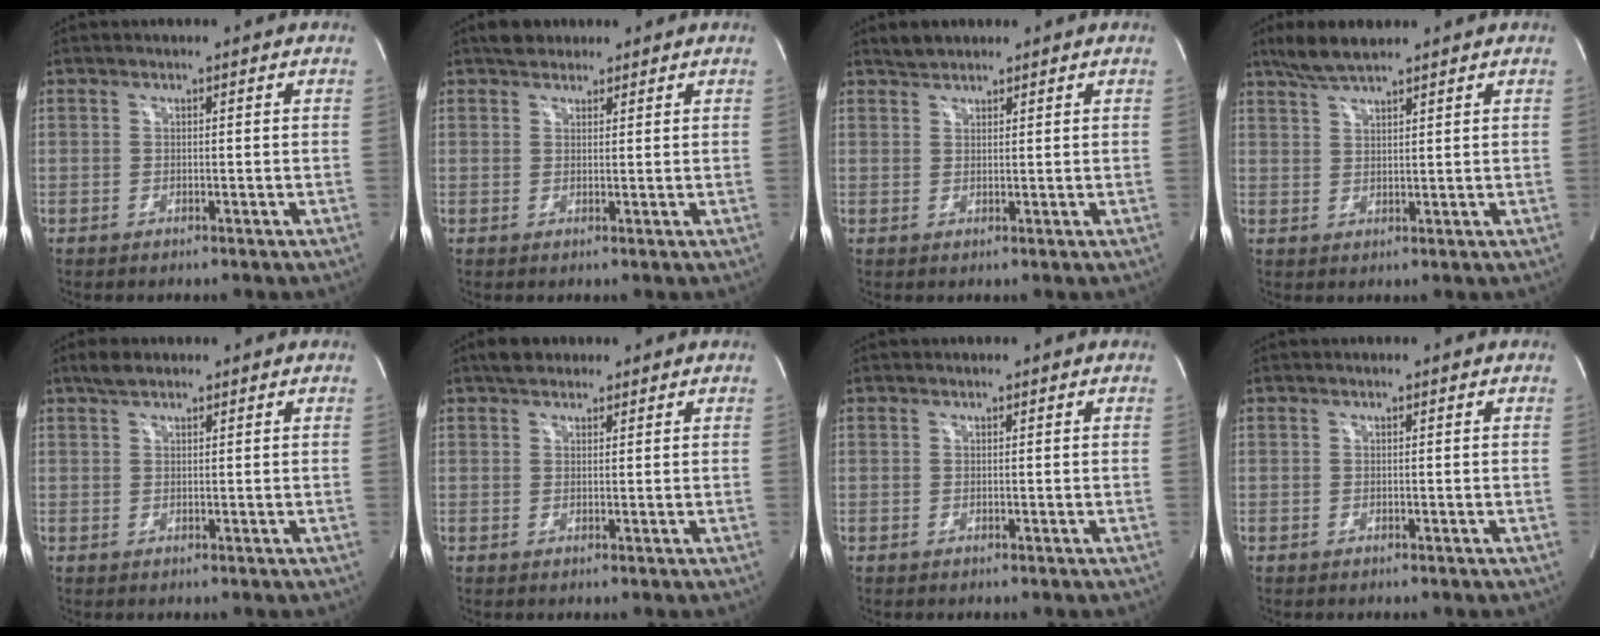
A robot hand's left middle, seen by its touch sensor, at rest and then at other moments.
{"total": 3.1, "force": [2.4, 1.7, 0.9], "torque": [-0.018, 0.016, 0.038]}
{"total": 2.1, "force": [1.9, 0.8, 0.4], "torque": [-0.014, 0.006, 0.035]}
{"total": 5.1, "force": [4.3, 0.6, 2.7], "torque": [-0.064, 0.013, 0.084]}
{"total": 2.2, "force": [1.8, 0.8, 1.1], "torque": [-0.028, 0.010, 0.034]}
{"total": 3.0, "force": [2.3, 1.6, 1.1], "torque": [-0.025, 0.017, 0.036]}
{"total": 0.0}
{"total": 0.0}